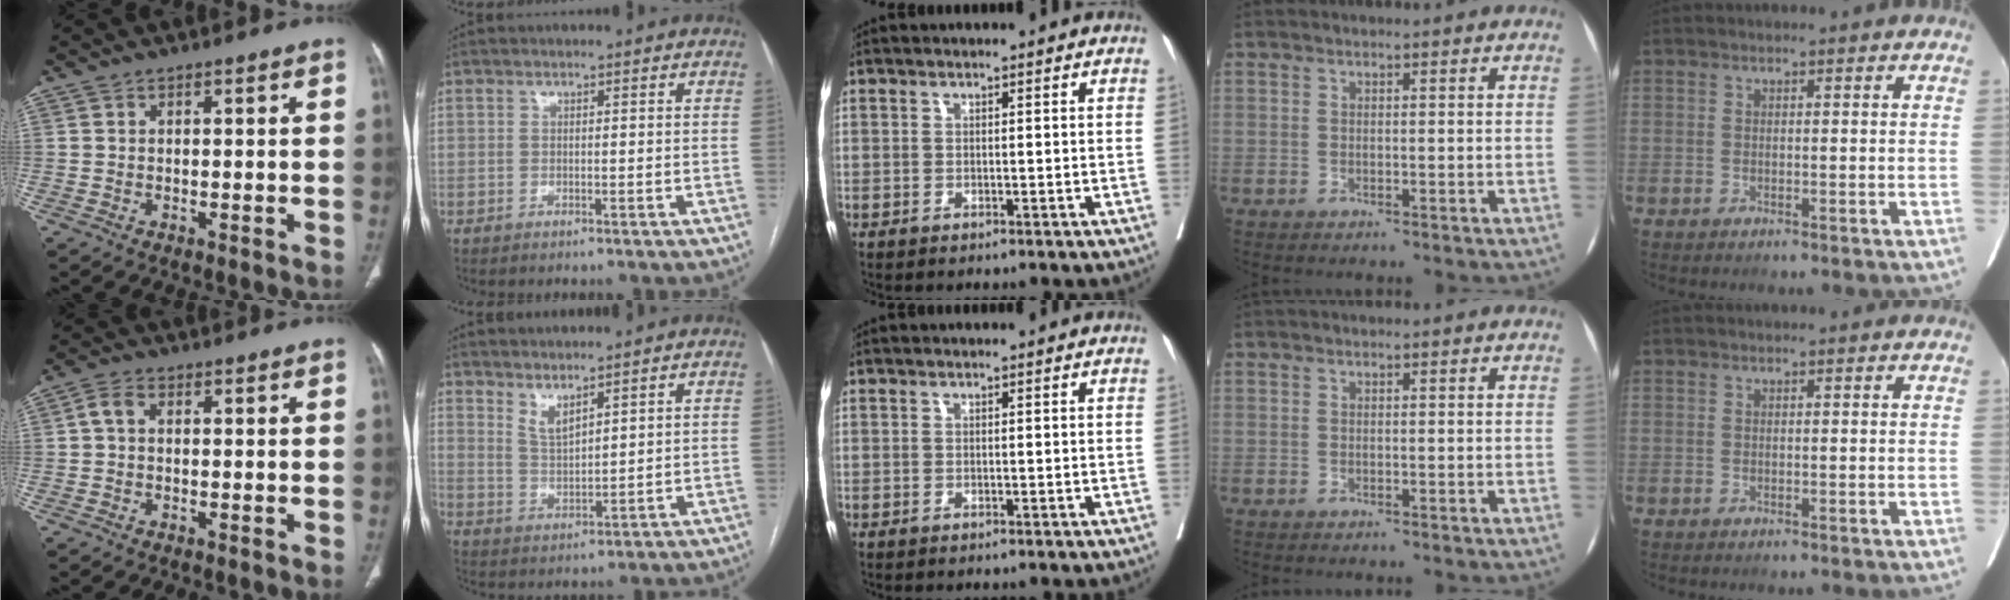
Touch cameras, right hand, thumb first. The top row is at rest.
{"thumb": {"total": 2.4, "force": [0.1, 1.5, 1.9], "torque": [-0.037, 0.007, -0.005]}, "index": {"total": 3.5, "force": [2.9, 0.5, 1.9], "torque": [-0.039, -0.015, 0.067]}}